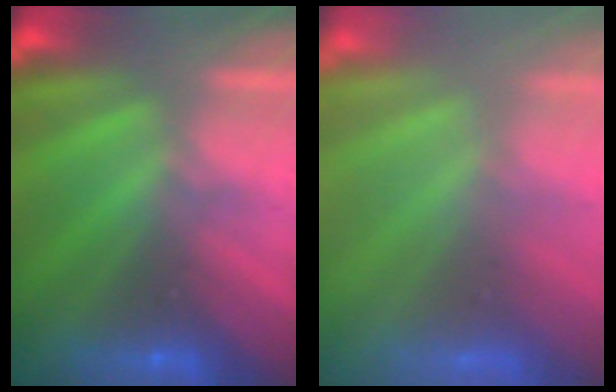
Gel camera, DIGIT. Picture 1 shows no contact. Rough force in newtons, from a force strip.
{"total": 7.5}